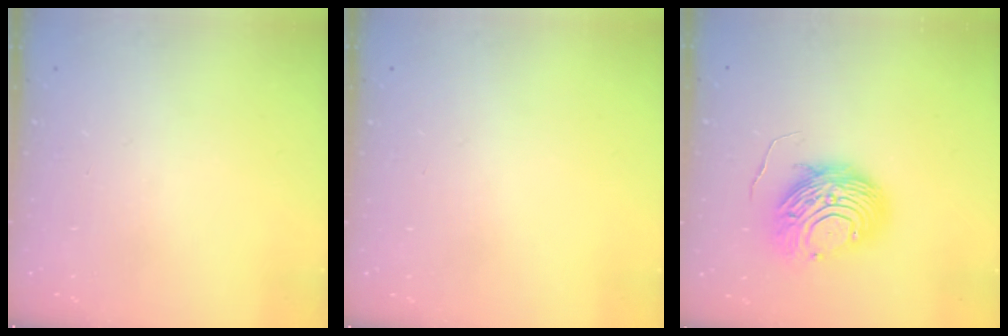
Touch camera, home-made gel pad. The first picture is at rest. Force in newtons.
{"total": 0.0}
{"total": 10.8, "press": 10.8, "slide": 1.0}